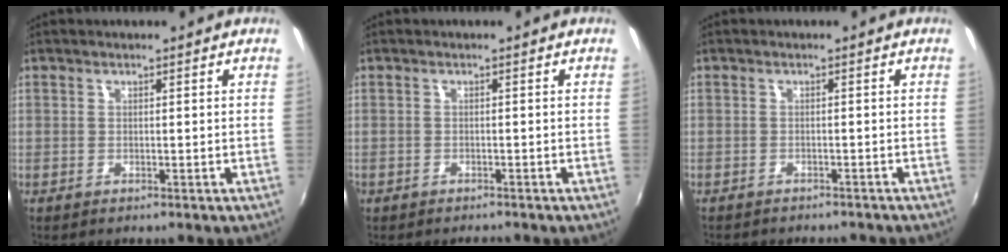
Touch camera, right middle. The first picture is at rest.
{"total": 1.4, "force": [-1.2, 0.7, 0.2], "torque": [-0.013, -0.002, -0.022]}
{"total": 4.5, "force": [-4.1, 1.2, 1.4], "torque": [-0.038, -0.012, -0.058]}